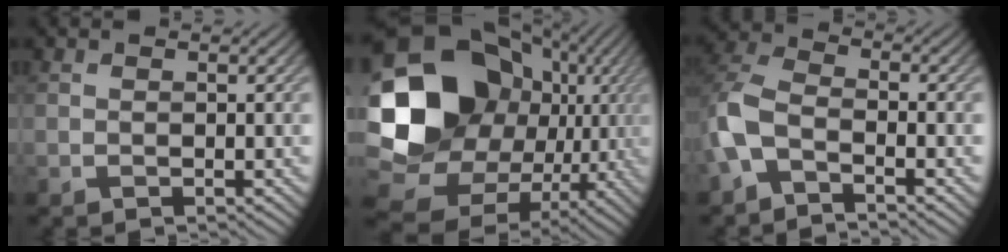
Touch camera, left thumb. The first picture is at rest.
{"total": 21.8, "force": [0.6, 18.5, 11.5], "torque": [-0.247, -0.020, 0.021]}
{"total": 6.1, "force": [-3.0, 3.1, 4.3], "torque": [-0.107, -0.002, -0.078]}